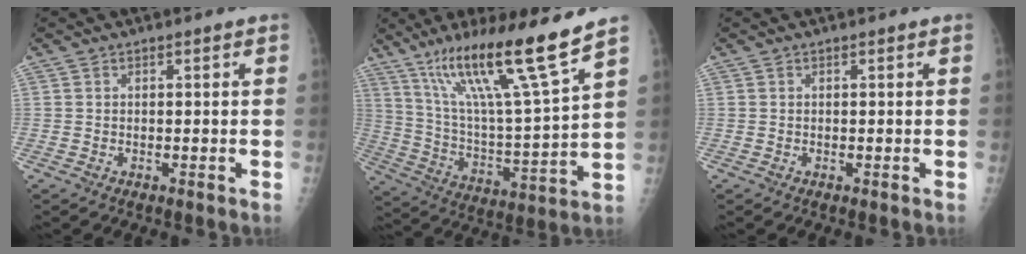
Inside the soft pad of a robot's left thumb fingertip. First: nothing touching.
{"total": 19.7, "force": [13.4, 0.4, 14.5], "torque": [-0.233, -0.066, 0.238]}
{"total": 0.0}